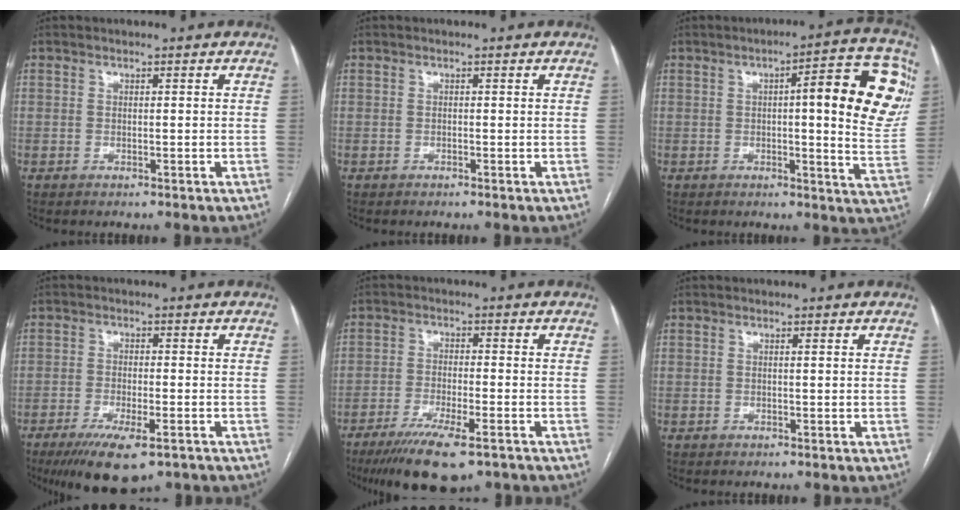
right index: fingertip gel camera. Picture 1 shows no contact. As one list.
[{"total": 0.0}, {"total": 15.5, "force": [4.2, 2.9, 14.7], "torque": [-0.159, 0.013, 0.039]}, {"total": 9.7, "force": [-6.5, 2.8, 6.7], "torque": [-0.108, -0.018, -0.101]}, {"total": 11.1, "force": [-7.8, 2.3, 7.5], "torque": [-0.122, -0.022, -0.122]}, {"total": 0.0}]